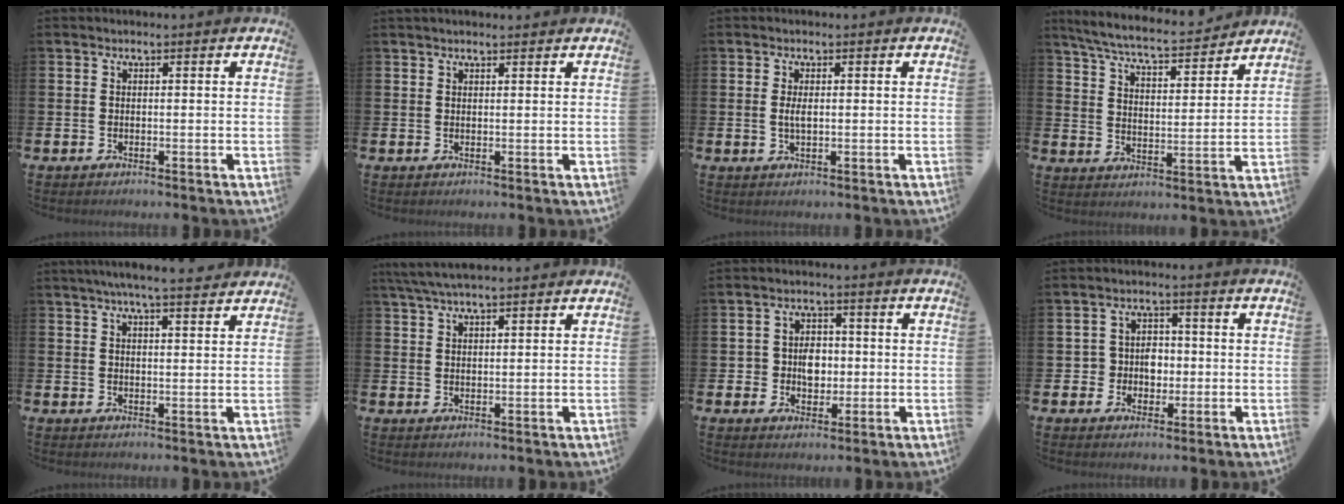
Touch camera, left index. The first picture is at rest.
{"total": 1.3, "force": [1.2, 0.2, 0.4], "torque": [-0.001, 0.000, 0.021]}
{"total": 1.9, "force": [0.1, 0.8, 1.7], "torque": [-0.028, 0.001, -0.002]}
{"total": 6.7, "force": [6.3, 0.8, 2.1], "torque": [-0.066, -0.047, 0.106]}
{"total": 5.0, "force": [4.6, -0.1, 1.9], "torque": [-0.040, -0.015, 0.081]}
{"total": 4.6, "force": [4.0, 0.8, 2.2], "torque": [-0.043, -0.006, 0.072]}
{"total": 4.0, "force": [-0.2, 3.3, 2.2], "torque": [-0.021, -0.001, -0.015]}
{"total": 3.6, "force": [-0.3, 3.5, 1.1], "torque": [-0.020, 0.005, -0.016]}